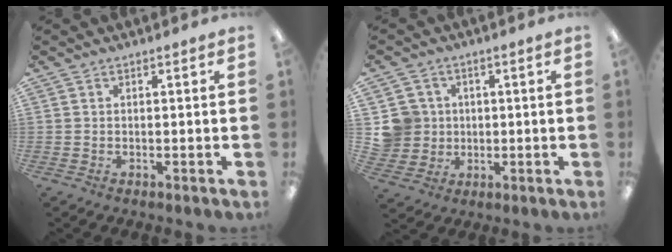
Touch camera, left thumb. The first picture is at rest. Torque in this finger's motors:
{"motor_torque": [-0.01, 0.00, 0.09, -0.23, 0.00]}